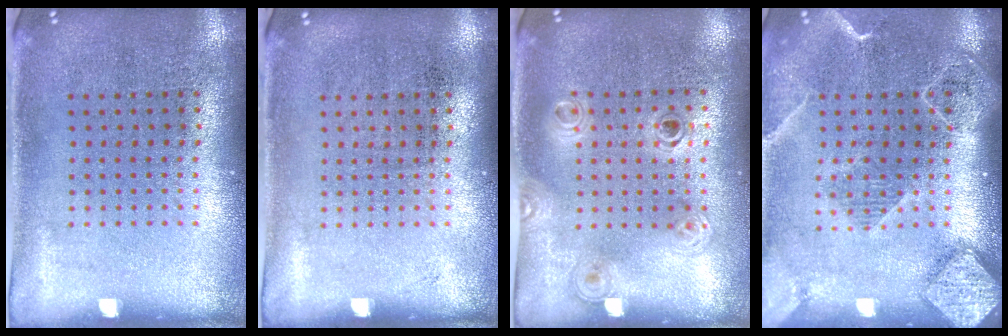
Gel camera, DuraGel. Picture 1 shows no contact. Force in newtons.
{"total": 0.0}
{"total": 1.2, "press": 1.1, "slide": 0.5}
{"total": 2.2, "press": 1.9, "slide": 1.1}